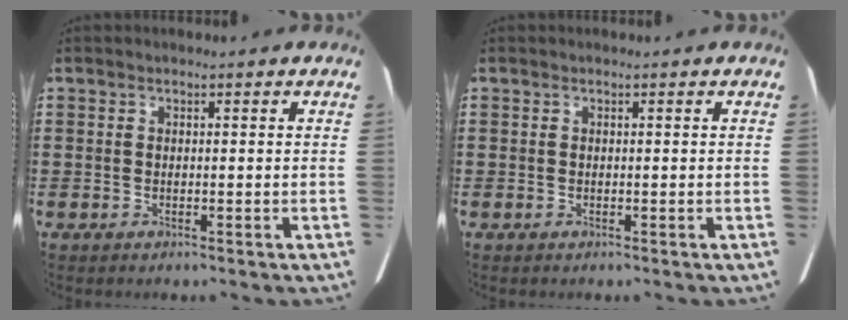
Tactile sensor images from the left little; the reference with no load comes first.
{"total": 0.0}